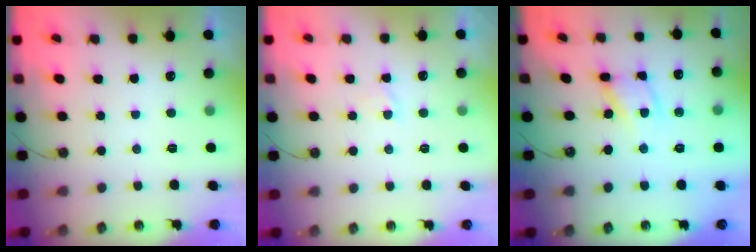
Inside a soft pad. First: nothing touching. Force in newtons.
{"total": 0.9, "press": 0.9, "slide": 0.2}
{"total": 11.2, "press": 11.2, "slide": 0.7}